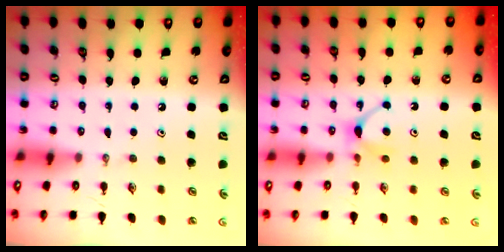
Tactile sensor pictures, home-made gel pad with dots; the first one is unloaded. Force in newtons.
{"total": 4.6, "press": 4.5, "slide": 0.6}